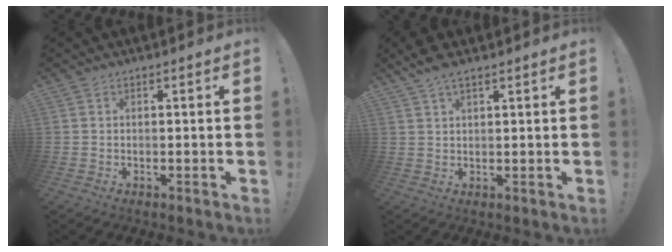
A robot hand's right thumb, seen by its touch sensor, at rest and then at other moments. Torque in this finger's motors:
{"motor_torque": [-0.92, 1.17, 1.03, 1.00, 0.05]}